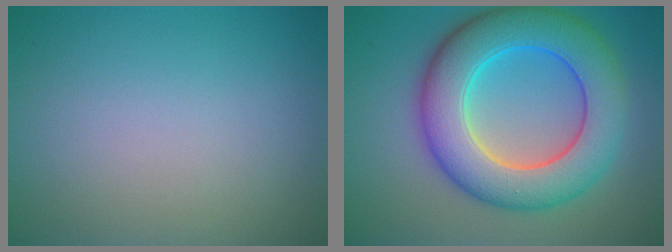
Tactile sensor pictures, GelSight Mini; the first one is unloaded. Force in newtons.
{"total": 10.2, "press": 10.2, "slide": 0.2}